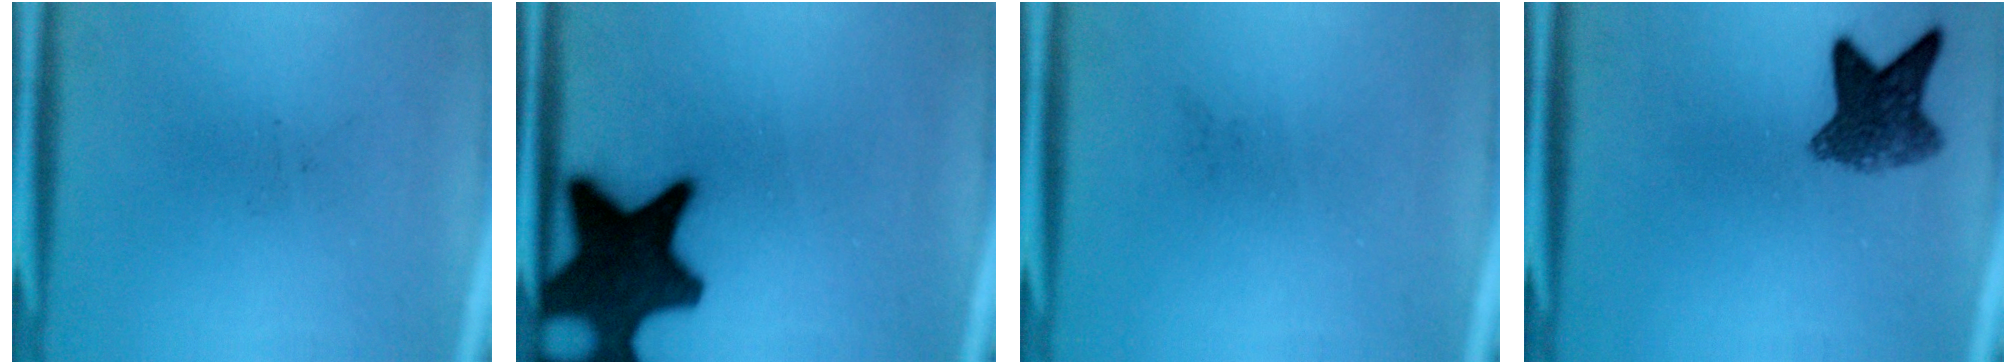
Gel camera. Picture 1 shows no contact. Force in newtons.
{"total": 17.7}
{"total": 0.0}
{"total": 6.8}